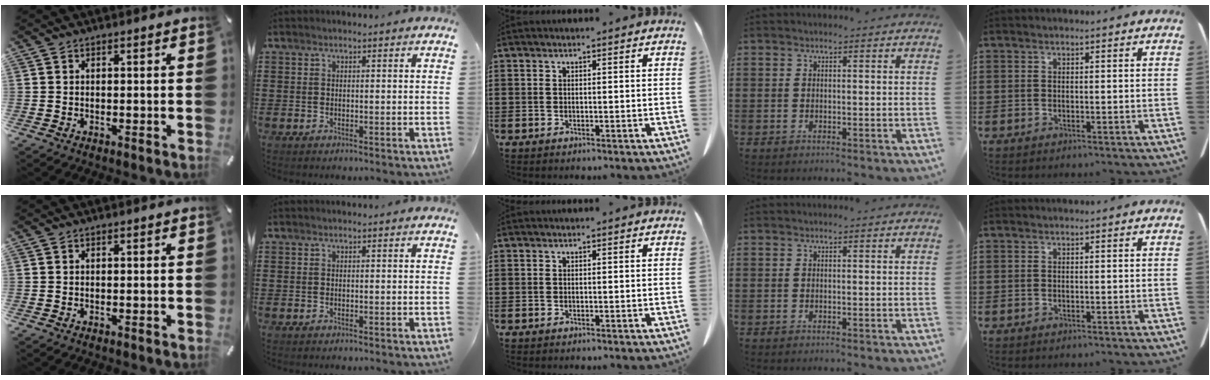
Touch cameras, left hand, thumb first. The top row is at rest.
{}